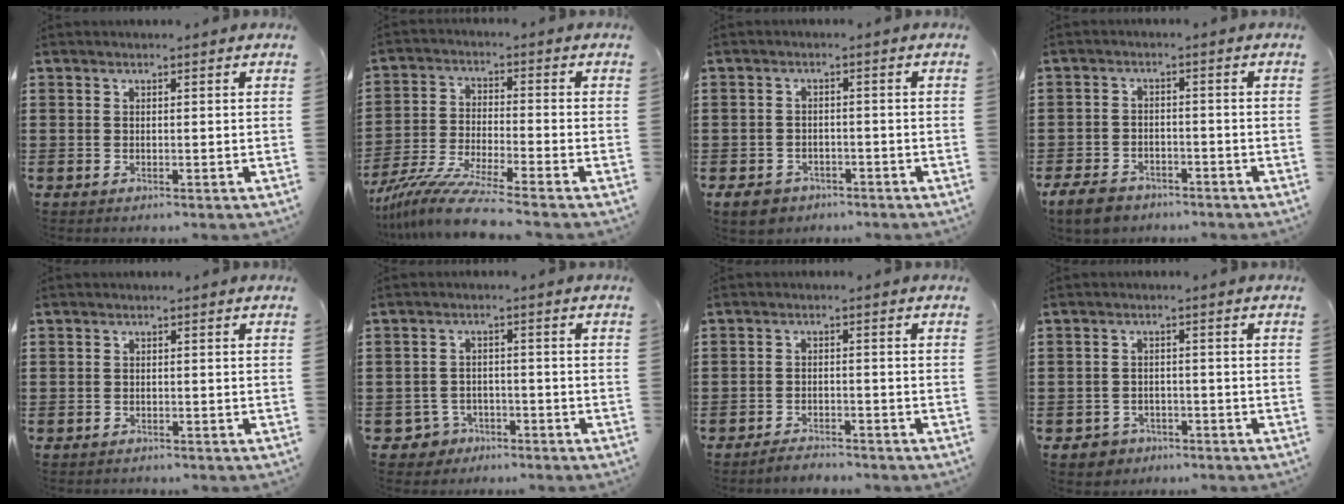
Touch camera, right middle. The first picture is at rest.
{"total": 8.1, "force": [-7.0, -0.1, 4.0], "torque": [-0.098, -0.013, -0.142]}
{"total": 2.9, "force": [-2.5, 1.3, 0.6], "torque": [-0.017, 0.006, -0.053]}
{"total": 4.3, "force": [-3.7, 1.5, 1.5], "torque": [-0.041, 0.003, -0.078]}
{"total": 0.8, "force": [-0.7, 0.4, -0.1], "torque": [0.002, 0.004, -0.016]}
{"total": 2.9, "force": [-2.4, 1.6, 0.3], "torque": [-0.021, 0.002, -0.055]}
{"total": 2.4, "force": [-2.4, 0.3, 0.1], "torque": [-0.008, 0.001, -0.050]}
{"total": 2.1, "force": [-1.8, 1.1, 0.0], "torque": [-0.007, 0.002, -0.039]}